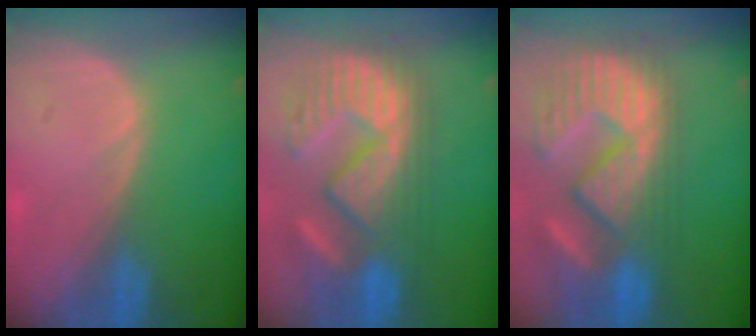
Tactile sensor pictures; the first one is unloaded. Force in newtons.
{"total": 12.3, "press": 11.6, "slide": 4.0}
{"total": 14.0, "press": 12.1, "slide": 7.1}